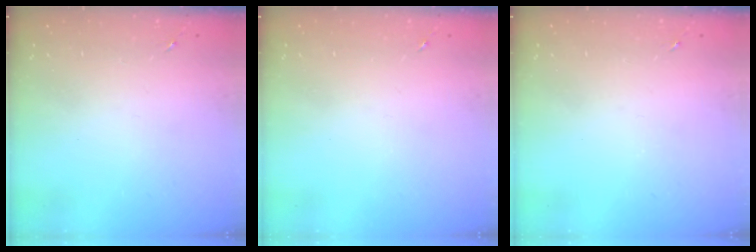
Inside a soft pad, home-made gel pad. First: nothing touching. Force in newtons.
{"total": 0.0}
{"total": 0.0}